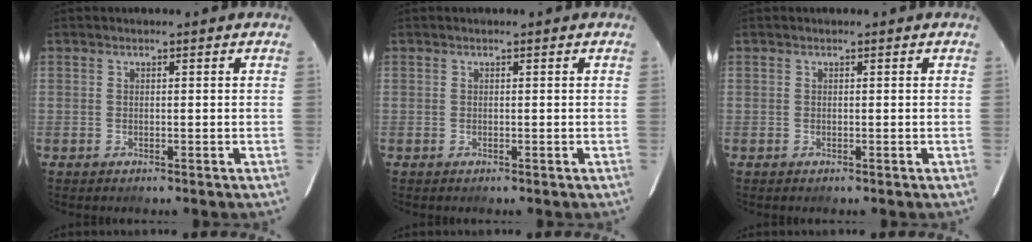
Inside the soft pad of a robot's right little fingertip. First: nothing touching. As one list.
[{"total": 0.0}, {"total": 0.0}]